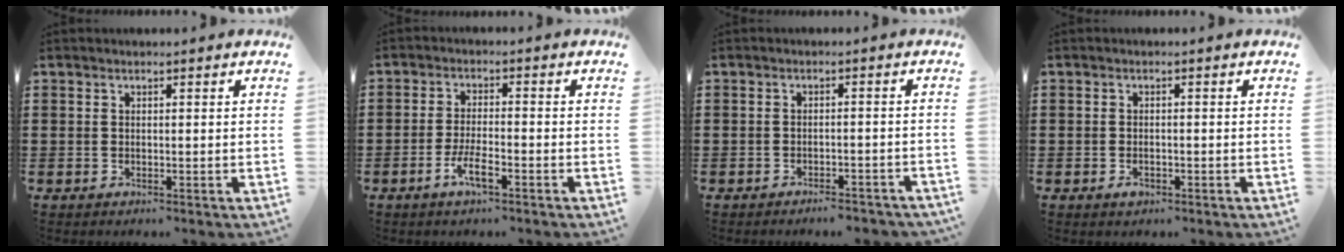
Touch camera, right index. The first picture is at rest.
{"total": 4.4, "force": [-2.4, 0.9, 3.6], "torque": [-0.080, -0.007, -0.048]}
{"total": 2.4, "force": [-2.3, 0.1, 0.4], "torque": [-0.011, -0.001, -0.048]}
{"total": 1.2, "force": [-0.8, 0.6, 0.7], "torque": [-0.016, -0.003, -0.015]}